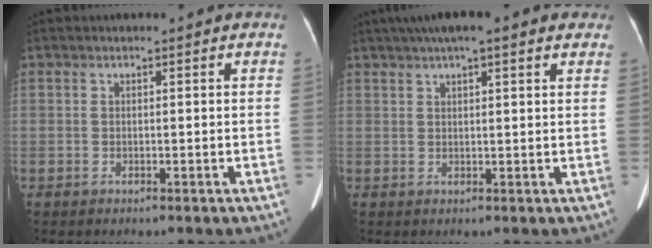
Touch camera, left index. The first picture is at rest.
{"total": 9.4, "force": [6.7, 1.7, 6.3], "torque": [-0.097, 0.040, 0.091]}